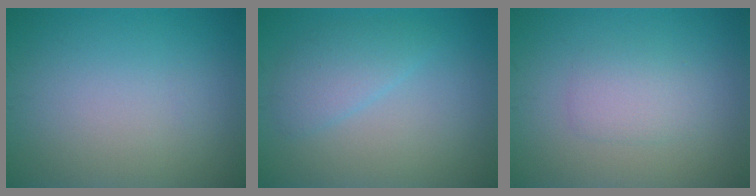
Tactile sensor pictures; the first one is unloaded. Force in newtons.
{"total": 2.5, "press": 2.5, "slide": 0.2}
{"total": 1.9, "press": 1.9, "slide": 0.0}